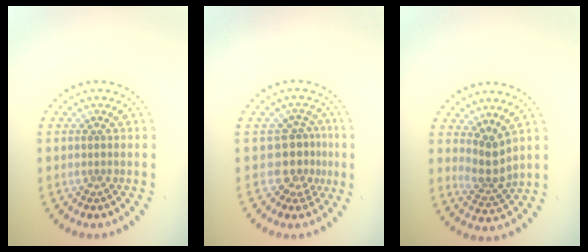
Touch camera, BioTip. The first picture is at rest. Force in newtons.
{"total": 3.0, "press": 2.0, "slide": 2.2}
{"total": 2.6, "press": 1.9, "slide": 1.9}